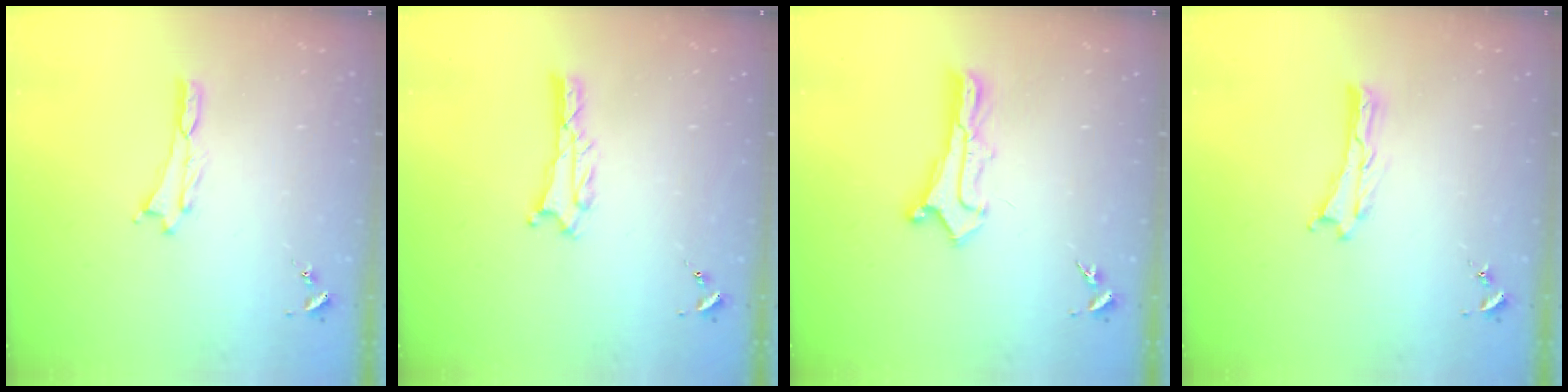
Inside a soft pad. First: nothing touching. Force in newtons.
{"total": 2.0, "press": 2.0, "slide": 0.3}
{"total": 1.1, "press": 1.1, "slide": 0.1}
{"total": 0.0}